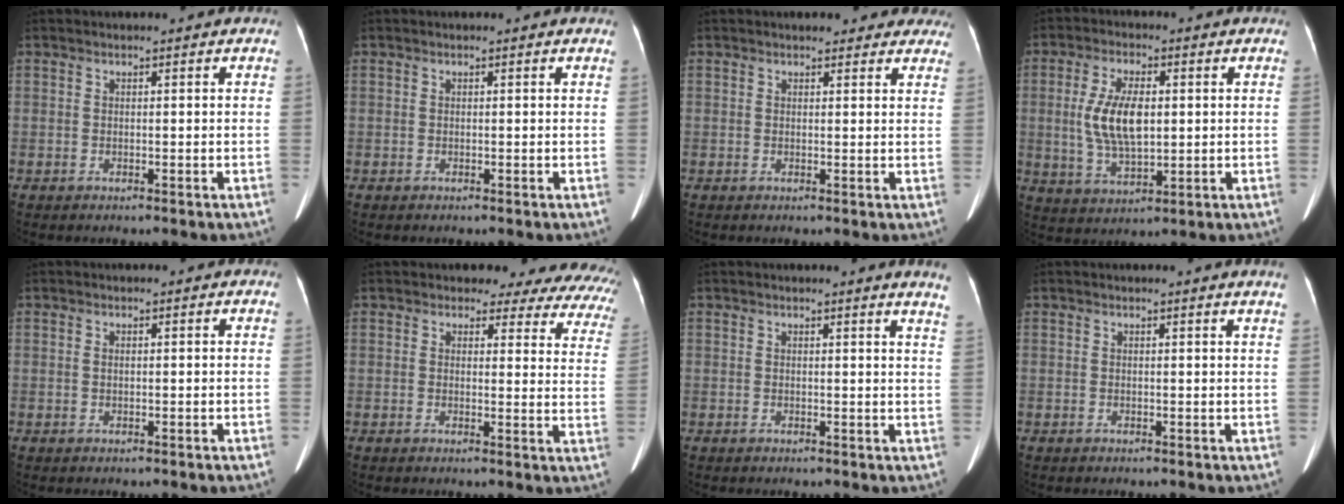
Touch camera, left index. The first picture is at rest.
{"total": 0.0}
{"total": 8.6, "force": [7.6, 3.0, 2.7], "torque": [-0.005, 0.007, 0.074]}
{"total": 8.9, "force": [0.7, 3.7, 8.0], "torque": [-0.177, 0.007, 0.020]}
{"total": 0.5, "force": [0.1, 0.3, 0.4], "torque": [-0.015, 0.003, 0.004]}
{"total": 15.2, "force": [13.1, 5.3, 5.6], "torque": [-0.038, -0.045, 0.110]}
{"total": 4.4, "force": [4.0, -0.8, 1.8], "torque": [-0.020, -0.024, 0.019]}
{"total": 1.7, "force": [1.5, -0.4, 0.6], "torque": [-0.022, -0.009, 0.013]}